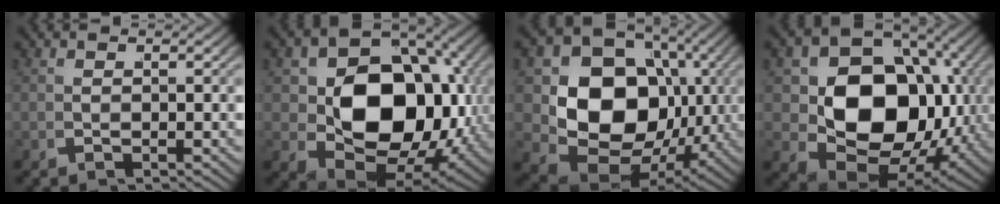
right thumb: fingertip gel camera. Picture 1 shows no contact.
{"total": 17.1, "force": [0.2, 11.6, 12.5], "torque": [-0.234, -0.049, 0.014]}
{"total": 19.1, "force": [-0.6, 14.3, 12.6], "torque": [-0.263, -0.058, 0.002]}
{"total": 18.6, "force": [0.1, 13.1, 13.2], "torque": [-0.259, -0.052, 0.012]}